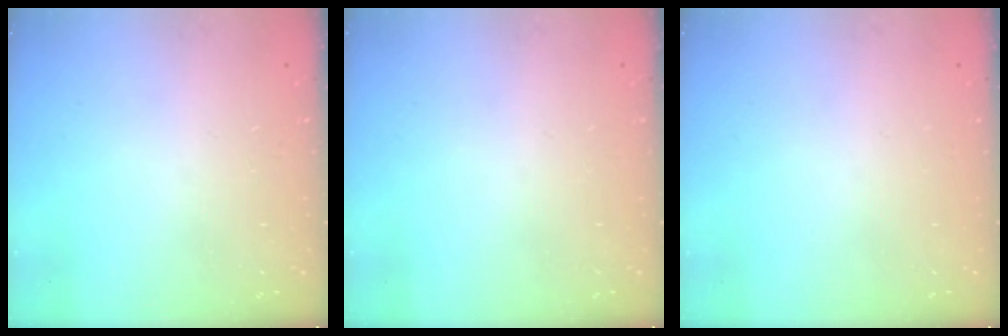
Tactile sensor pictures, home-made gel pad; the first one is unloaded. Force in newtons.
{"total": 0.0}
{"total": 0.0}